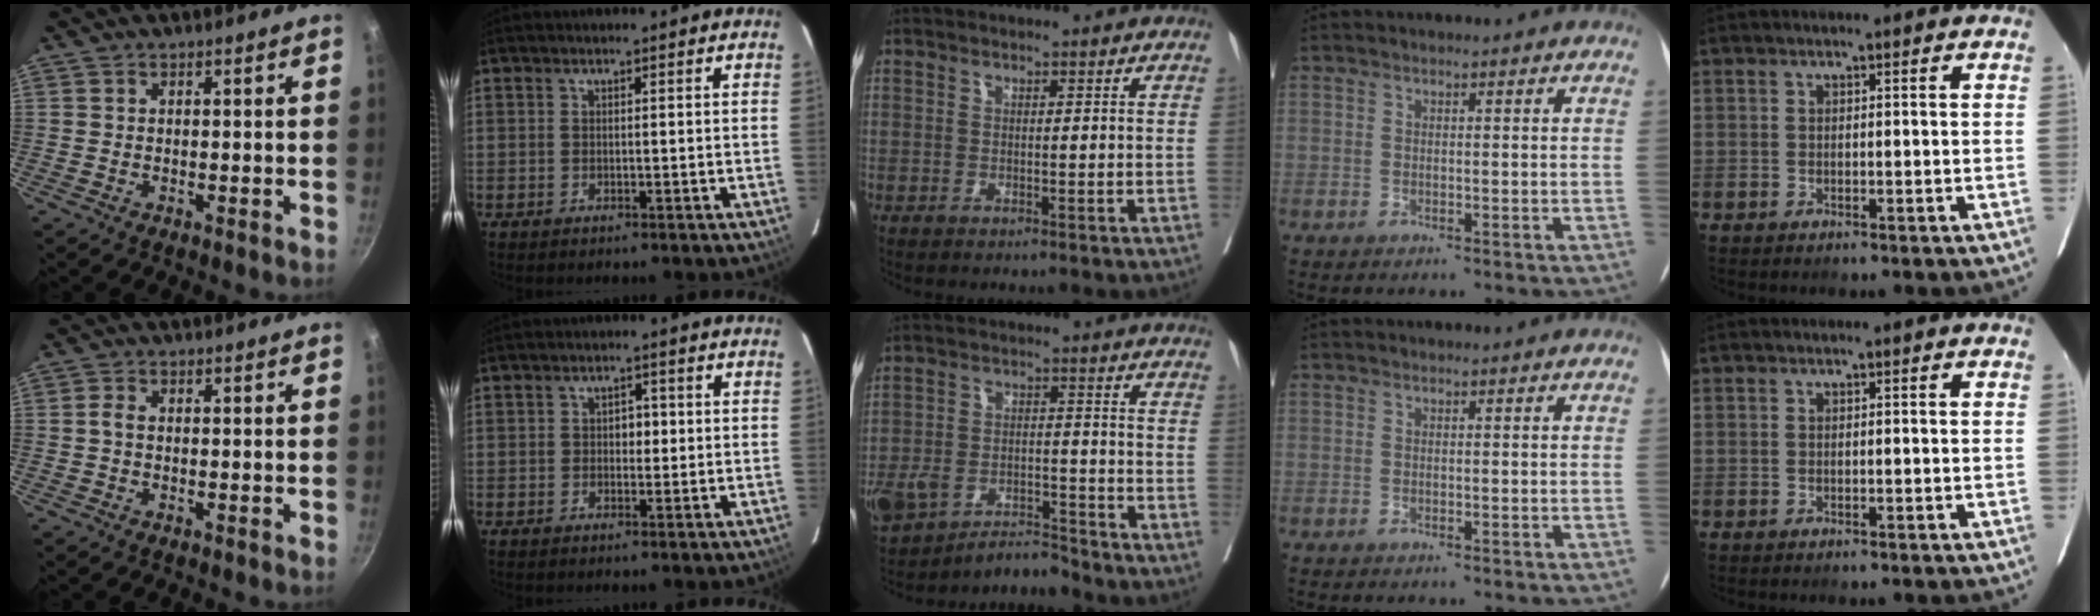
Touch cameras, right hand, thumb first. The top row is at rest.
{"thumb": {"total": 1.7, "force": [-0.1, 1.0, 1.4], "torque": [-0.026, 0.002, -0.006]}, "index": {"total": 2.3, "force": [0.1, 1.5, 1.7], "torque": [-0.024, 0.007, 0.001]}, "middle": {"total": 6.5, "force": [-5.8, 2.1, 2.1], "torque": [-0.043, 0.020, -0.102]}}